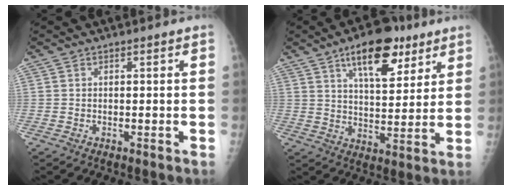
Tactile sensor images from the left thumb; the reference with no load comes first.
{"total": 13.9, "force": [8.0, 6.2, 9.6], "torque": [-0.113, -0.033, 0.123]}